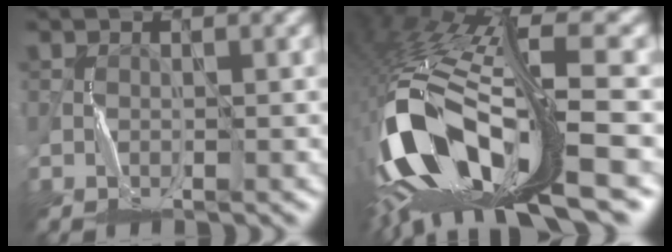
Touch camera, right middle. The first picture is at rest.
{"total": 17.1, "force": [-6.4, 5.8, 14.7], "torque": [-0.307, -0.017, -0.095]}